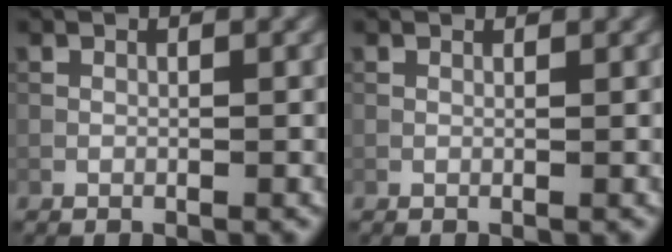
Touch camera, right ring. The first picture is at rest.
{"total": 0.7, "force": [0.6, 0.1, 0.2], "torque": [-0.008, -0.002, 0.005]}